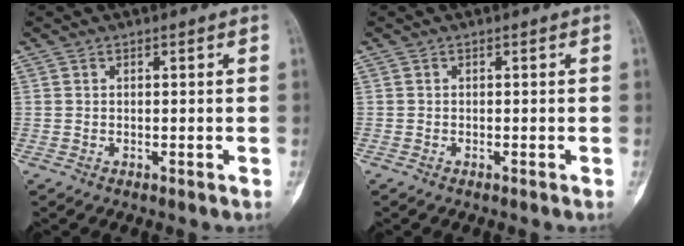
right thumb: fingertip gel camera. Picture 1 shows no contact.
{"total": 0.0}